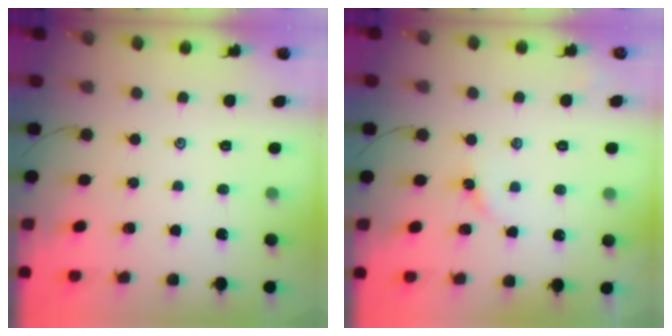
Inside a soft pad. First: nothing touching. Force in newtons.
{"total": 2.4, "press": 2.4, "slide": 0.3}